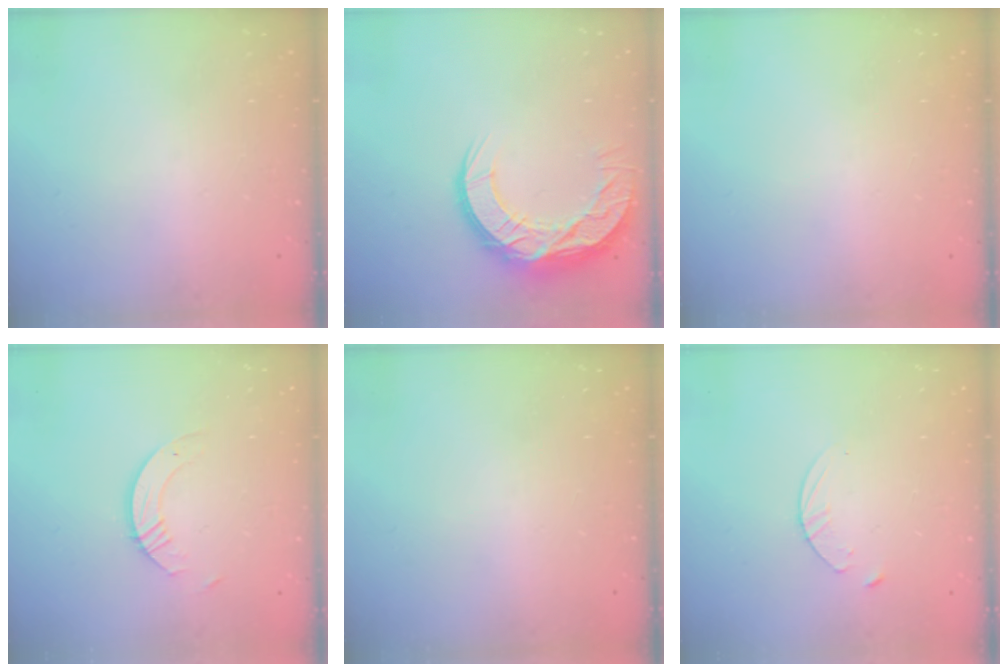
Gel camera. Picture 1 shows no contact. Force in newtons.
{"total": 15.4, "press": 15.3, "slide": 1.0}
{"total": 0.0}
{"total": 3.4, "press": 3.4, "slide": 0.3}
{"total": 0.0}
{"total": 3.1, "press": 3.1, "slide": 0.3}